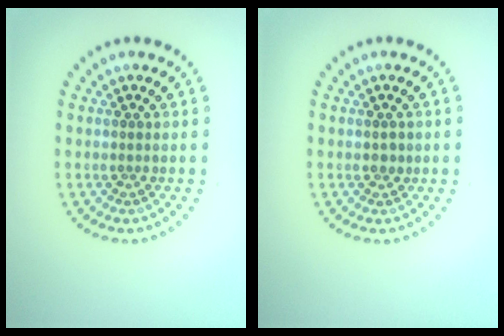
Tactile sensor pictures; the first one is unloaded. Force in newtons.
{"total": 0.8, "press": 0.8, "slide": 0.1}